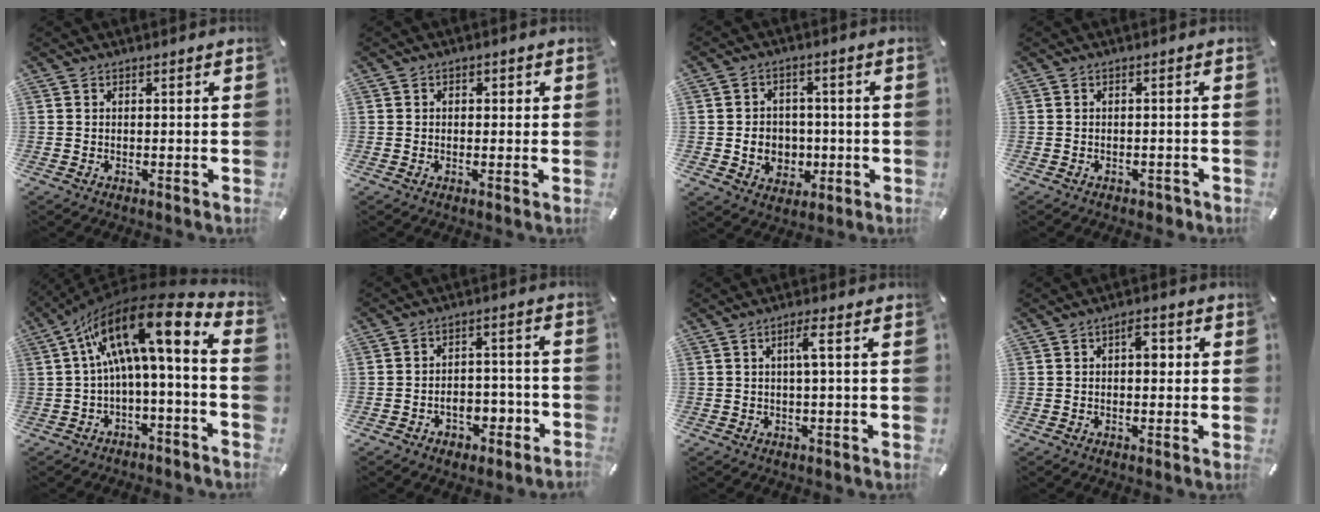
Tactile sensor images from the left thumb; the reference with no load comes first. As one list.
[{"total": 1.2, "force": [-0.2, 1.1, 0.5], "torque": [-0.002, 0.004, -0.009]}, {"total": 7.7, "force": [-1.1, 6.9, 3.2], "torque": [-0.065, 0.011, -0.016]}, {"total": 1.5, "force": [-1.0, 1.0, 0.6], "torque": [-0.010, 0.006, -0.022]}, {"total": 17.1, "force": [3.0, 5.7, 15.8], "torque": [-0.268, -0.021, 0.042]}, {"total": 5.0, "force": [-2.7, 3.9, 1.5], "torque": [-0.017, 0.011, -0.050]}, {"total": 3.7, "force": [0.6, 0.3, 3.7], "torque": [-0.073, 0.004, 0.005]}, {"total": 3.9, "force": [0.6, 2.0, 3.2], "torque": [-0.043, 0.002, 0.002]}]